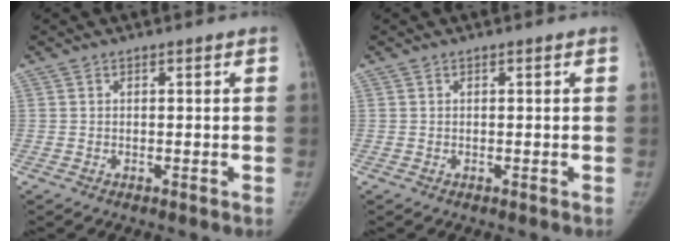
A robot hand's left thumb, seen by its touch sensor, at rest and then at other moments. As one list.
[{"total": 0.0}]